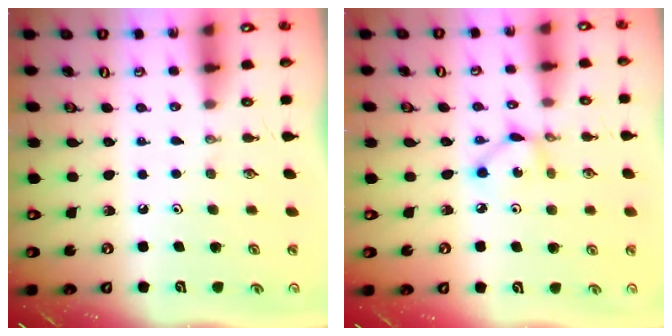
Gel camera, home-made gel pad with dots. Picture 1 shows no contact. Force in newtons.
{"total": 3.8, "press": 3.8, "slide": 0.1}